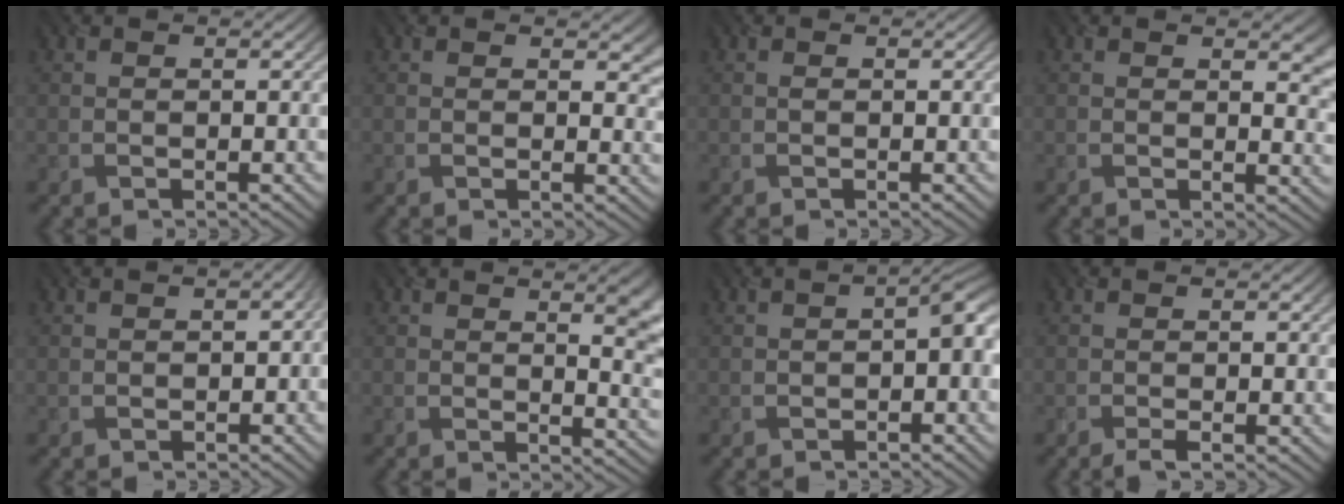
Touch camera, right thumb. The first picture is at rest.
{"total": 2.5, "force": [1.1, 1.5, 1.7], "torque": [-0.024, -0.008, 0.015]}
{"total": 0.0}
{"total": 3.5, "force": [1.5, 1.6, 2.8], "torque": [-0.036, -0.010, 0.026]}
{"total": 2.0, "force": [-1.0, 1.3, 1.1], "torque": [-0.019, -0.012, -0.010]}
{"total": 7.2, "force": [2.1, 3.0, 6.2], "torque": [-0.052, 0.002, 0.029]}
{"total": 2.5, "force": [-1.2, 1.1, 1.9], "torque": [-0.033, -0.002, -0.019]}
{"total": 1.3, "force": [-0.9, 0.2, 1.0], "torque": [-0.021, -0.002, -0.016]}